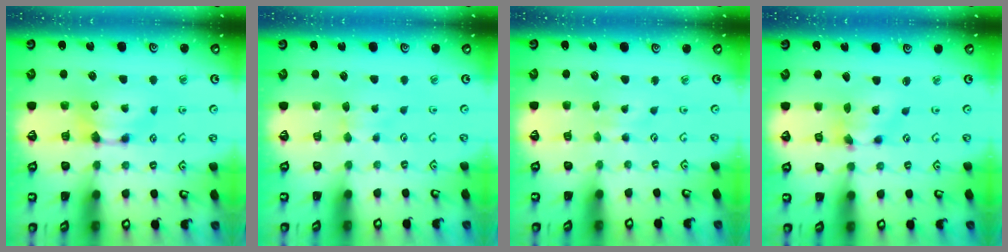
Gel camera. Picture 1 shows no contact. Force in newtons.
{"total": 2.4, "press": 2.3, "slide": 0.5}
{"total": 3.7, "press": 3.7, "slide": 0.2}
{"total": 4.3, "press": 4.0, "slide": 1.8}